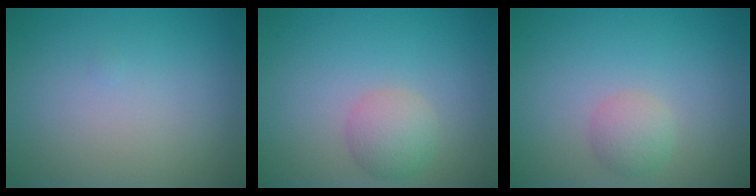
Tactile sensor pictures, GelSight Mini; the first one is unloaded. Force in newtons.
{"total": 2.5, "press": 2.5, "slide": 0.1}
{"total": 1.9, "press": 1.9, "slide": 0.1}